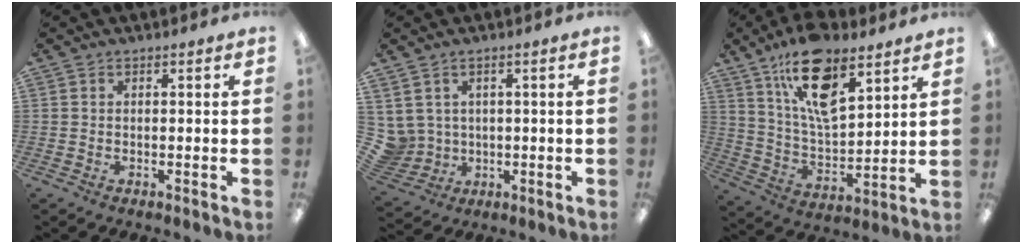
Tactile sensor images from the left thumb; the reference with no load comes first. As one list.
[{"total": 5.5, "force": [1.6, 5.2, 0.9], "torque": [-0.058, -0.007, 0.034]}, {"total": 17.1, "force": [10.9, 7.3, 11.0], "torque": [-0.194, -0.042, 0.191]}]